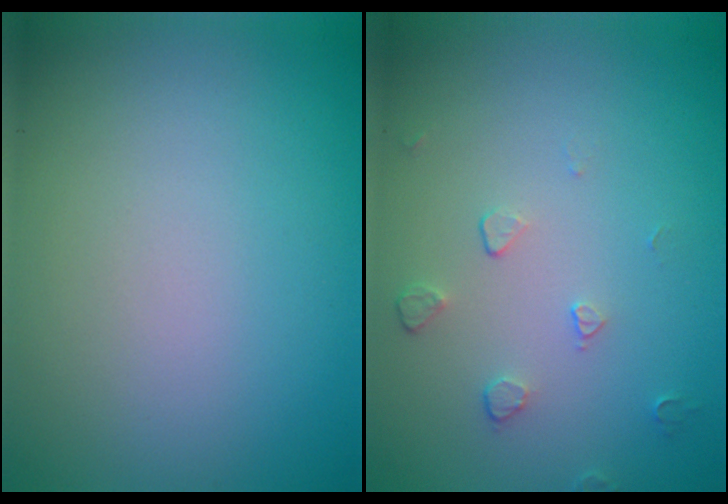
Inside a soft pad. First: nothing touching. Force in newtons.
{"total": 1.1, "press": 0.7, "slide": 0.9}